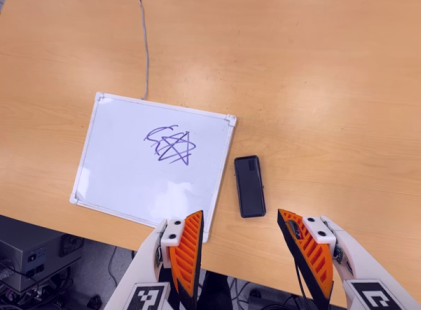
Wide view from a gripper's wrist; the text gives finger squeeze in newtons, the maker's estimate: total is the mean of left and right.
{"total": 0.0}